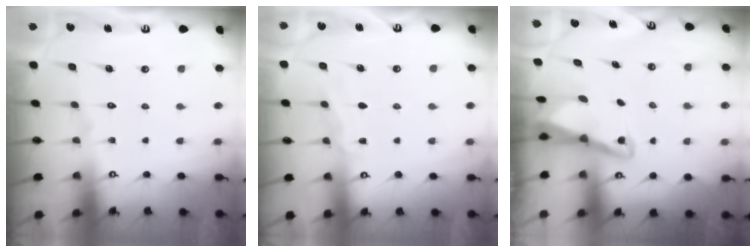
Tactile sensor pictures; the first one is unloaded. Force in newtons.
{"total": 4.1, "press": 4.0, "slide": 0.5}
{"total": 3.3, "press": 3.3, "slide": 0.6}